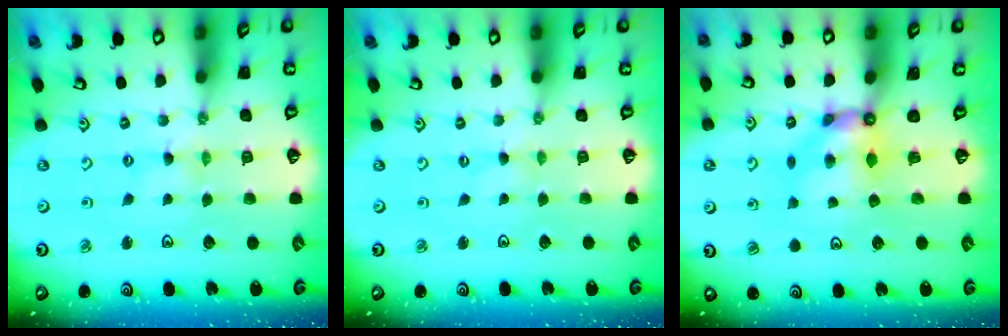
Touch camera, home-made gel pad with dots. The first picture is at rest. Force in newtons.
{"total": 0.0}
{"total": 6.2, "press": 6.2, "slide": 0.6}